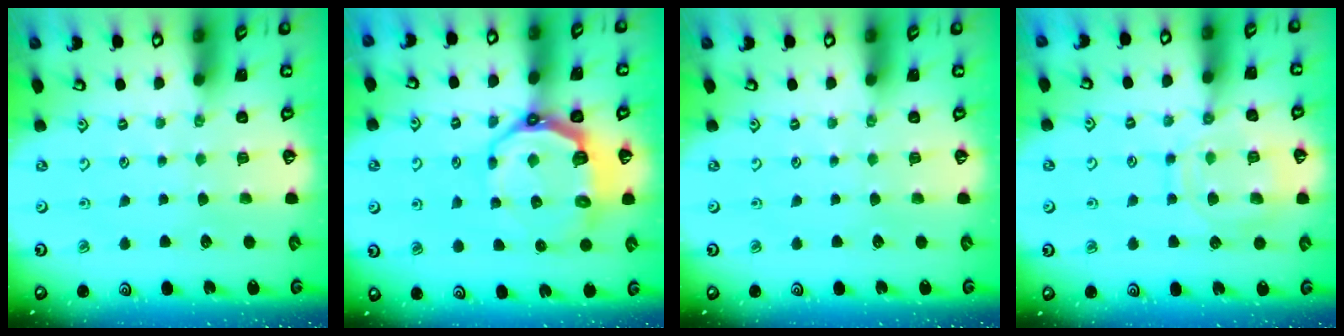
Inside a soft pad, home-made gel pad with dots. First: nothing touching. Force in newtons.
{"total": 10.0, "press": 8.7, "slide": 5.0}
{"total": 0.0}
{"total": 12.9, "press": 12.8, "slide": 1.1}